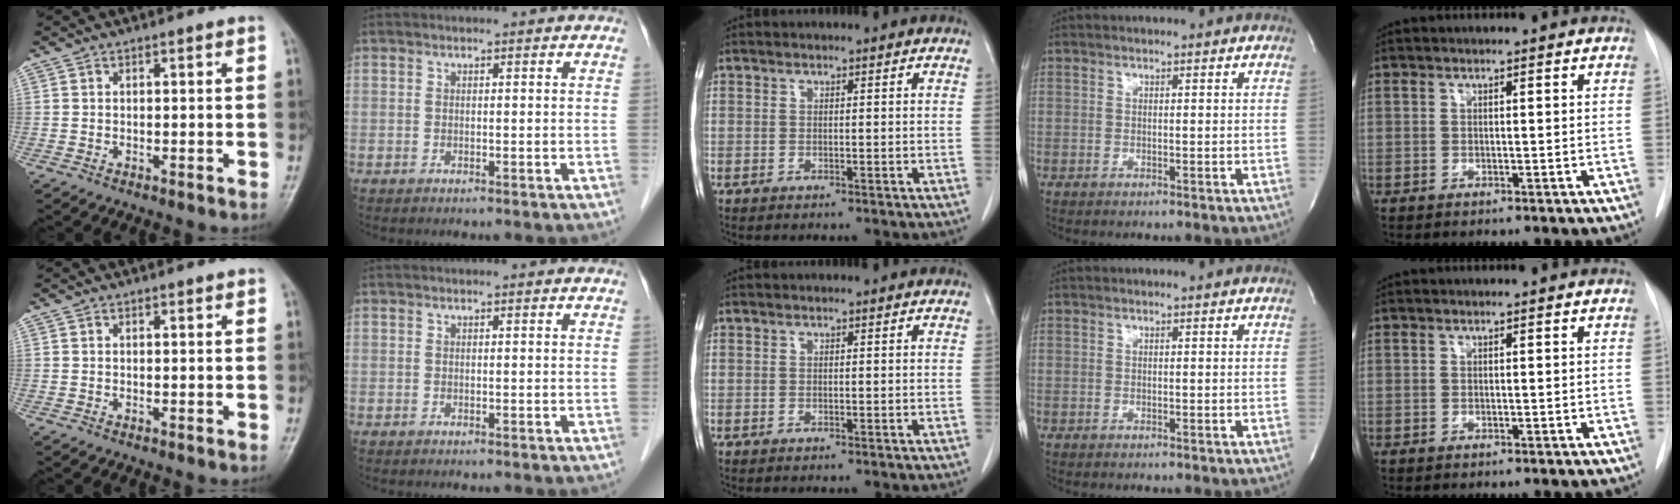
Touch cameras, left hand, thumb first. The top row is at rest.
{"thumb": {"total": 0.6, "force": [0.6, 0.2, 0.3], "torque": [-0.005, -0.002, 0.007]}, "index": {"total": 0.9, "force": [0.9, 0.1, 0.2], "torque": [-0.008, 0.012, 0.008]}}